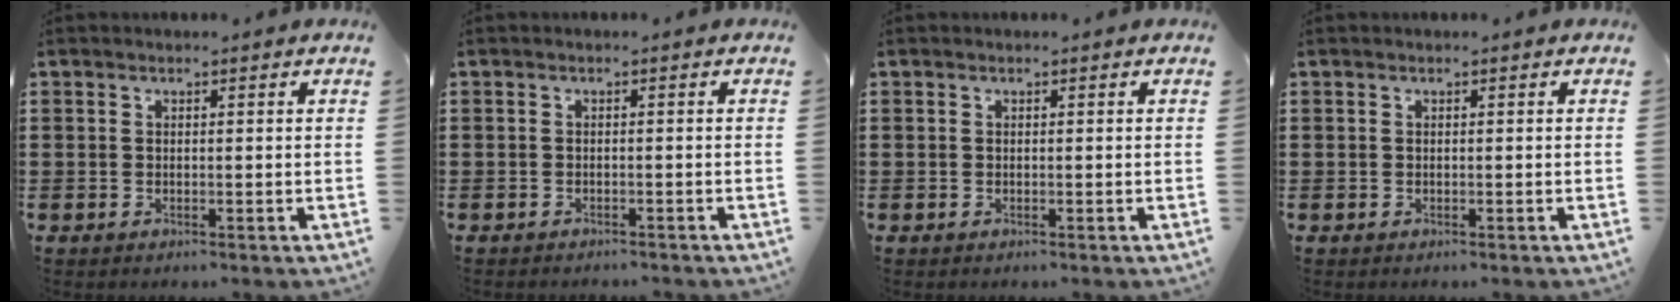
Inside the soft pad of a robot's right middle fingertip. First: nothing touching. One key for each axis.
{"total": 0.7, "fx": -0.7, "fy": 0.0, "fz": -0.1, "tx": -0.001, "ty": -0.001, "tz": -0.014}
{"total": 0.0}
{"total": 0.0}